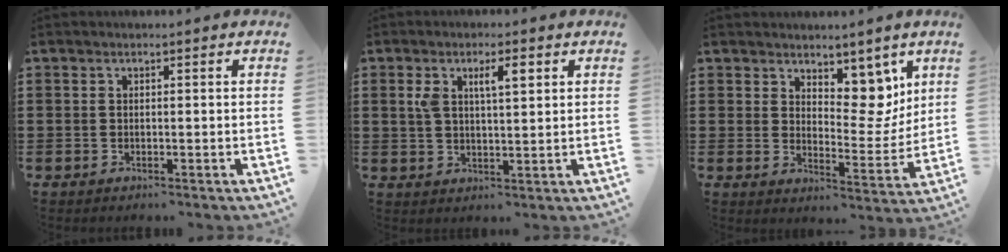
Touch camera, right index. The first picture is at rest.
{"total": 4.7, "force": [1.7, 1.7, 4.0], "torque": [-0.076, 0.006, 0.025]}
{"total": 7.8, "force": [5.6, 4.0, 3.7], "torque": [-0.057, -0.031, 0.096]}